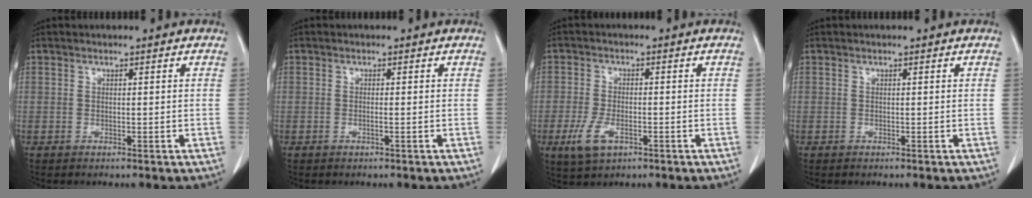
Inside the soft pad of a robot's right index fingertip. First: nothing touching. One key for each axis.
{"total": 0.6, "fx": -0.2, "fy": -0.1, "fz": 0.5, "tx": -0.009, "ty": 0.001, "tz": -0.004}
{"total": 5.3, "fx": -2.4, "fy": 2.6, "fz": 3.9, "tx": -0.089, "ty": -0.007, "tz": -0.040}
{"total": 0.0}